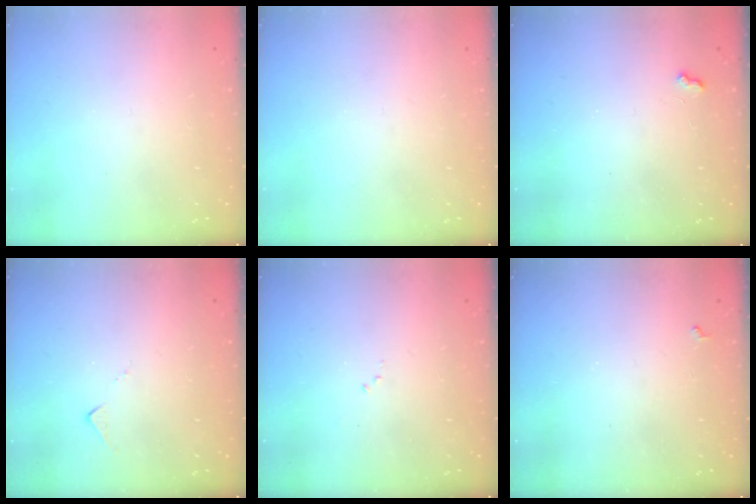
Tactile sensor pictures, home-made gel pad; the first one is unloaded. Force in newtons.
{"total": 0.0}
{"total": 1.8, "press": 1.8, "slide": 0.4}
{"total": 5.1, "press": 5.0, "slide": 0.7}
{"total": 6.1, "press": 6.1, "slide": 0.7}
{"total": 2.9, "press": 2.9, "slide": 0.4}